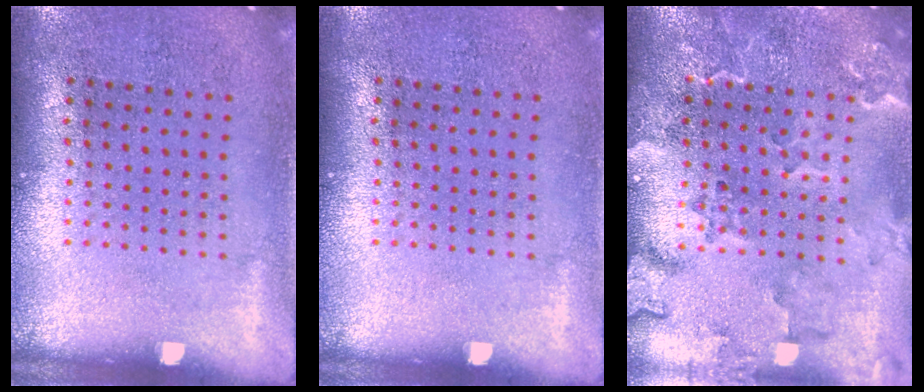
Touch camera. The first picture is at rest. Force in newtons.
{"total": 0.0}
{"total": 2.3, "press": 2.1, "slide": 0.8}